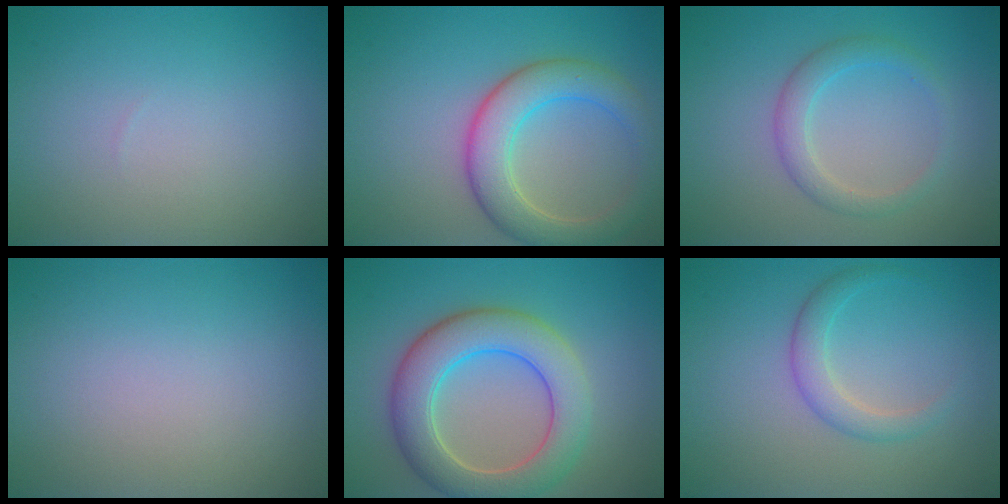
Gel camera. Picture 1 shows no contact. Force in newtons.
{"total": 5.8, "press": 5.7, "slide": 0.3}
{"total": 2.4, "press": 2.4, "slide": 0.1}
{"total": 0.0}
{"total": 7.3, "press": 7.3, "slide": 0.7}
{"total": 2.2, "press": 2.2, "slide": 0.1}